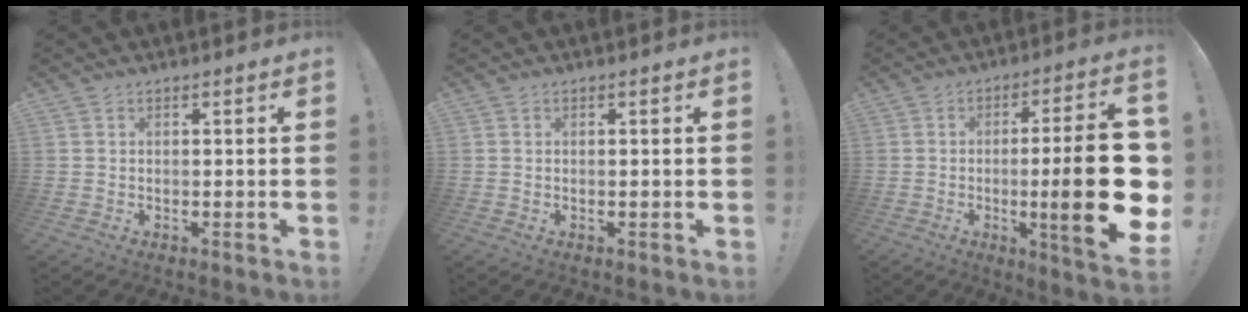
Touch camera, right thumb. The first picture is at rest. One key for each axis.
{"total": 0.0}
{"total": 22.4, "fx": -2.5, "fy": 3.5, "fz": 22.0, "tx": -0.328, "ty": -0.006, "tz": -0.030}